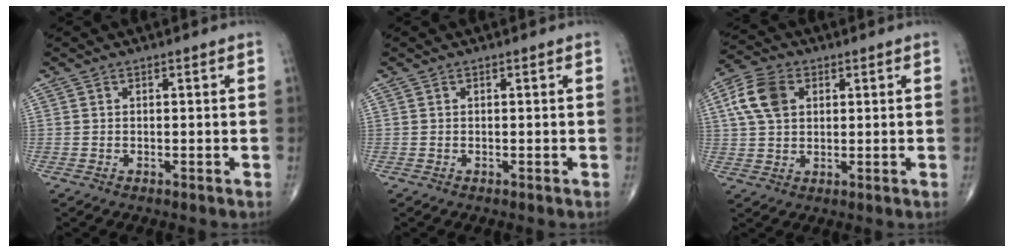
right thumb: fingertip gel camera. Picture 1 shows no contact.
{"total": 0.0}
{"total": 8.7, "force": [2.5, 5.9, 5.9], "torque": [-0.115, 0.008, 0.044]}